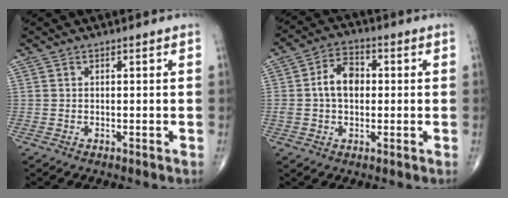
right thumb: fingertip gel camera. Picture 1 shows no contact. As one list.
[{"total": 7.7, "force": [0.4, 5.2, 5.7], "torque": [-0.092, 0.019, 0.003]}]